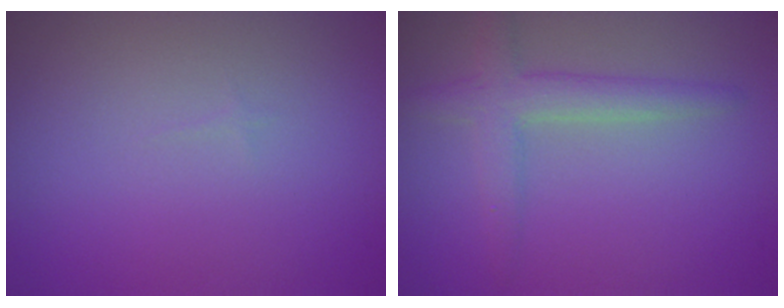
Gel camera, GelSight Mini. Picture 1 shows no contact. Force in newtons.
{"total": 3.0, "press": 3.0, "slide": 0.1}